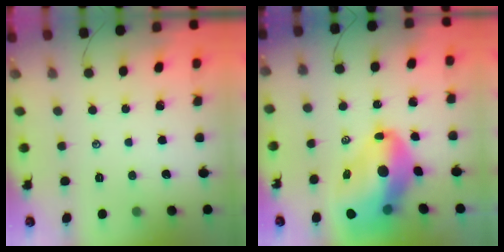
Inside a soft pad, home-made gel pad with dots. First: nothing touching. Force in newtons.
{"total": 17.4, "press": 16.8, "slide": 4.7}